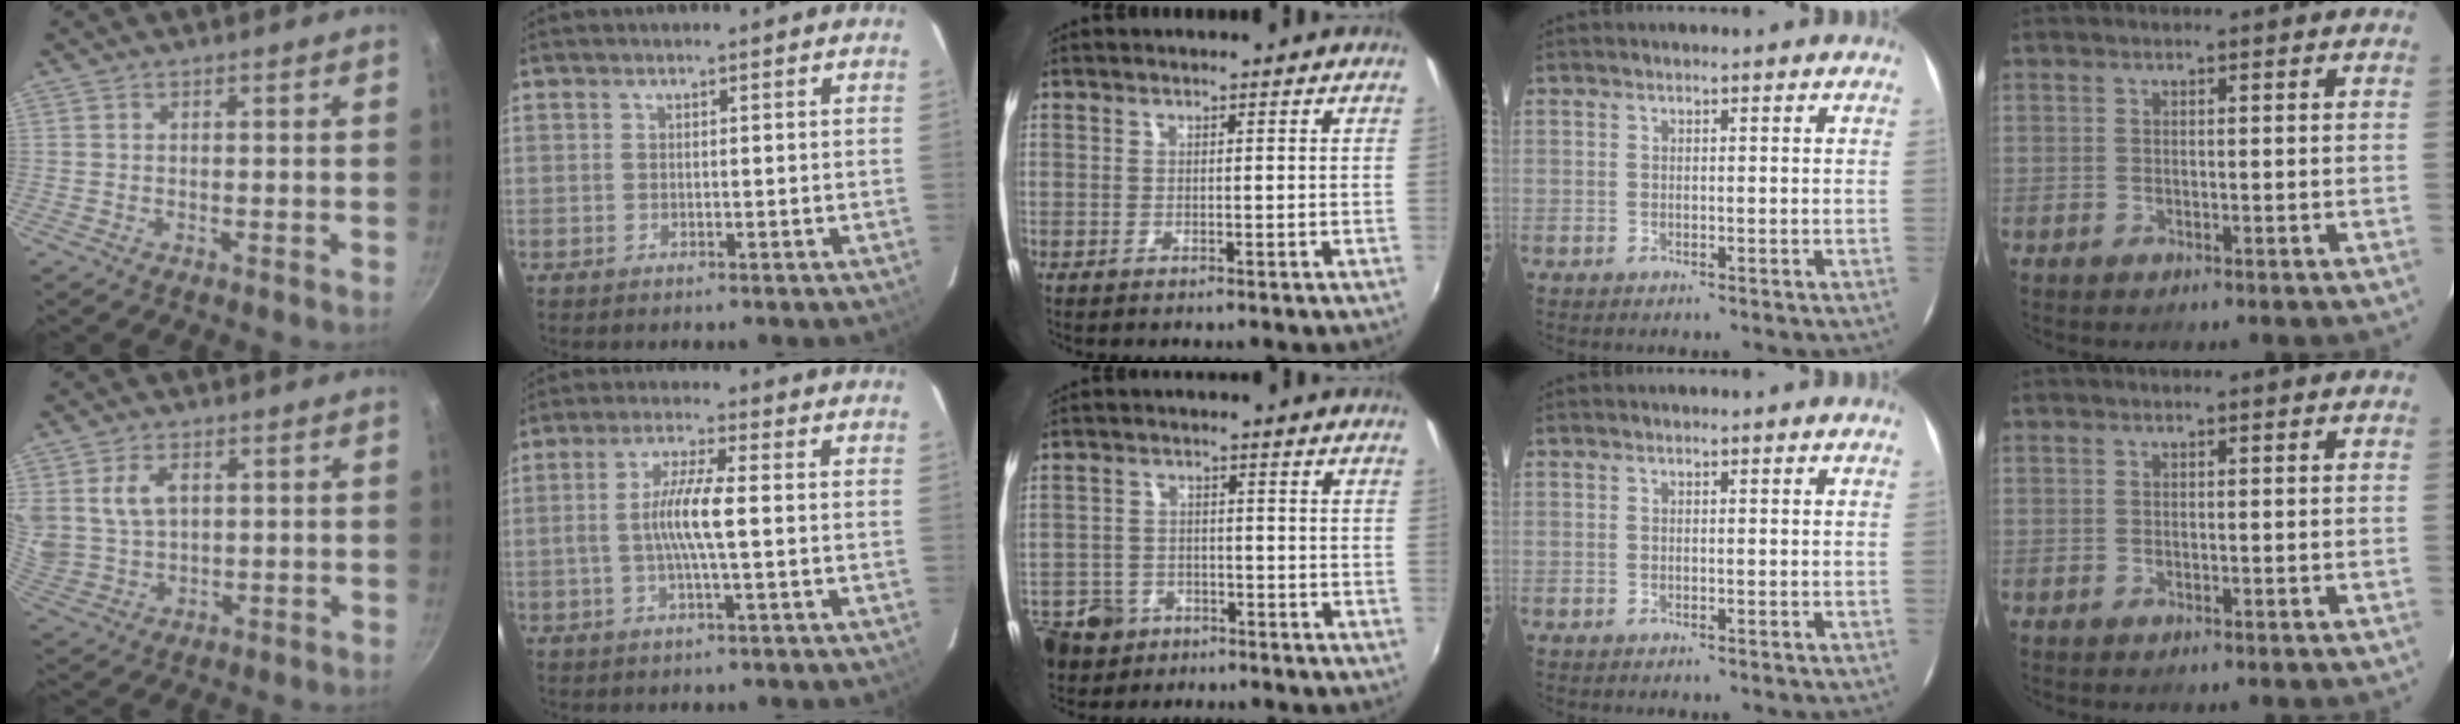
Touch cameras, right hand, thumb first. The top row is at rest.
{"thumb": {"total": 8.5, "force": [2.8, 5.9, 5.4], "torque": [-0.090, -0.013, 0.063]}, "index": {"total": 7.0, "force": [-0.7, 0.3, 6.9], "torque": [-0.134, 0.001, -0.015]}, "middle": {"total": 10.1, "force": [-5.7, 7.6, 3.4], "torque": [-0.112, 0.006, -0.090]}}